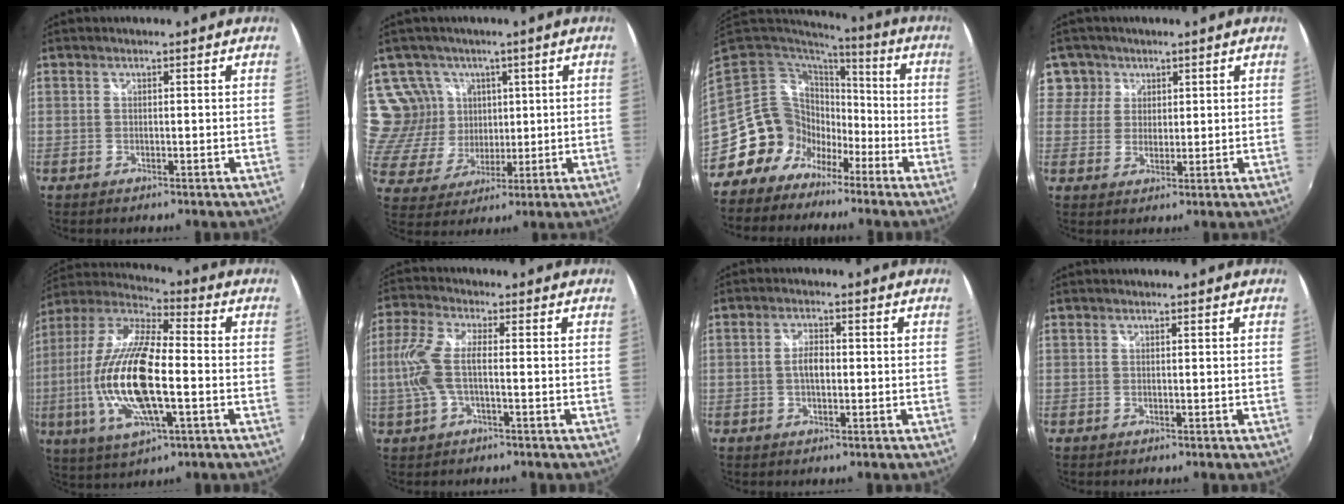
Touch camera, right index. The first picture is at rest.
{"total": 11.6, "force": [5.9, 9.3, 3.7], "torque": [-0.090, 0.006, 0.131]}
{"total": 14.2, "force": [-7.4, 11.6, 3.7], "torque": [-0.095, 0.025, -0.128]}
{"total": 5.2, "force": [2.3, 4.6, 0.1], "torque": [0.020, 0.014, 0.036]}
{"total": 21.0, "force": [-3.8, 6.7, 19.5], "torque": [-0.397, -0.013, -0.077]}
{"total": 7.8, "force": [-1.0, 2.5, 7.3], "torque": [-0.167, 0.003, -0.018]}
{"total": 3.2, "force": [-0.3, 1.5, 2.8], "torque": [-0.054, 0.006, -0.006]}
{"total": 0.0}